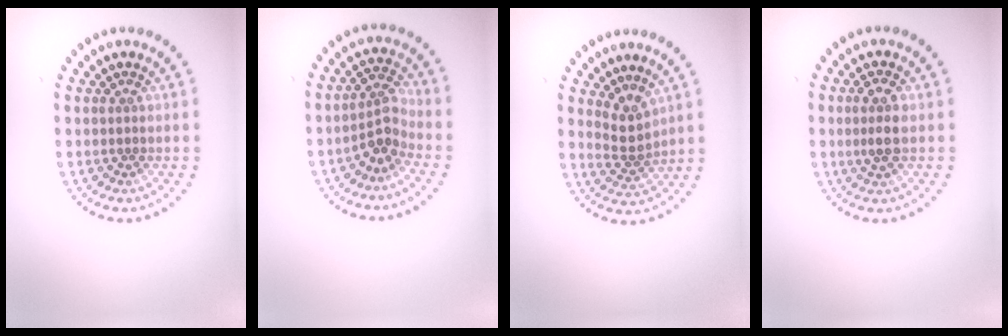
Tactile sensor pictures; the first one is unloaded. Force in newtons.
{"total": 2.6, "press": 2.0, "slide": 1.7}
{"total": 2.5, "press": 1.8, "slide": 1.7}
{"total": 2.1, "press": 2.0, "slide": 0.4}